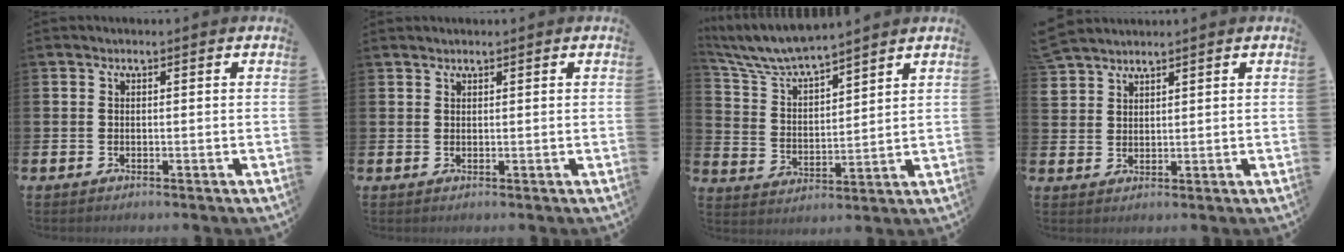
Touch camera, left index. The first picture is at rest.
{"total": 1.0, "force": [1.0, 0.2, -0.1], "torque": [0.009, -0.002, 0.017]}
{"total": 6.9, "force": [6.7, 0.6, 1.6], "torque": [-0.057, -0.044, 0.116]}
{"total": 3.3, "force": [3.2, 0.5, -0.4], "torque": [0.008, -0.016, 0.060]}